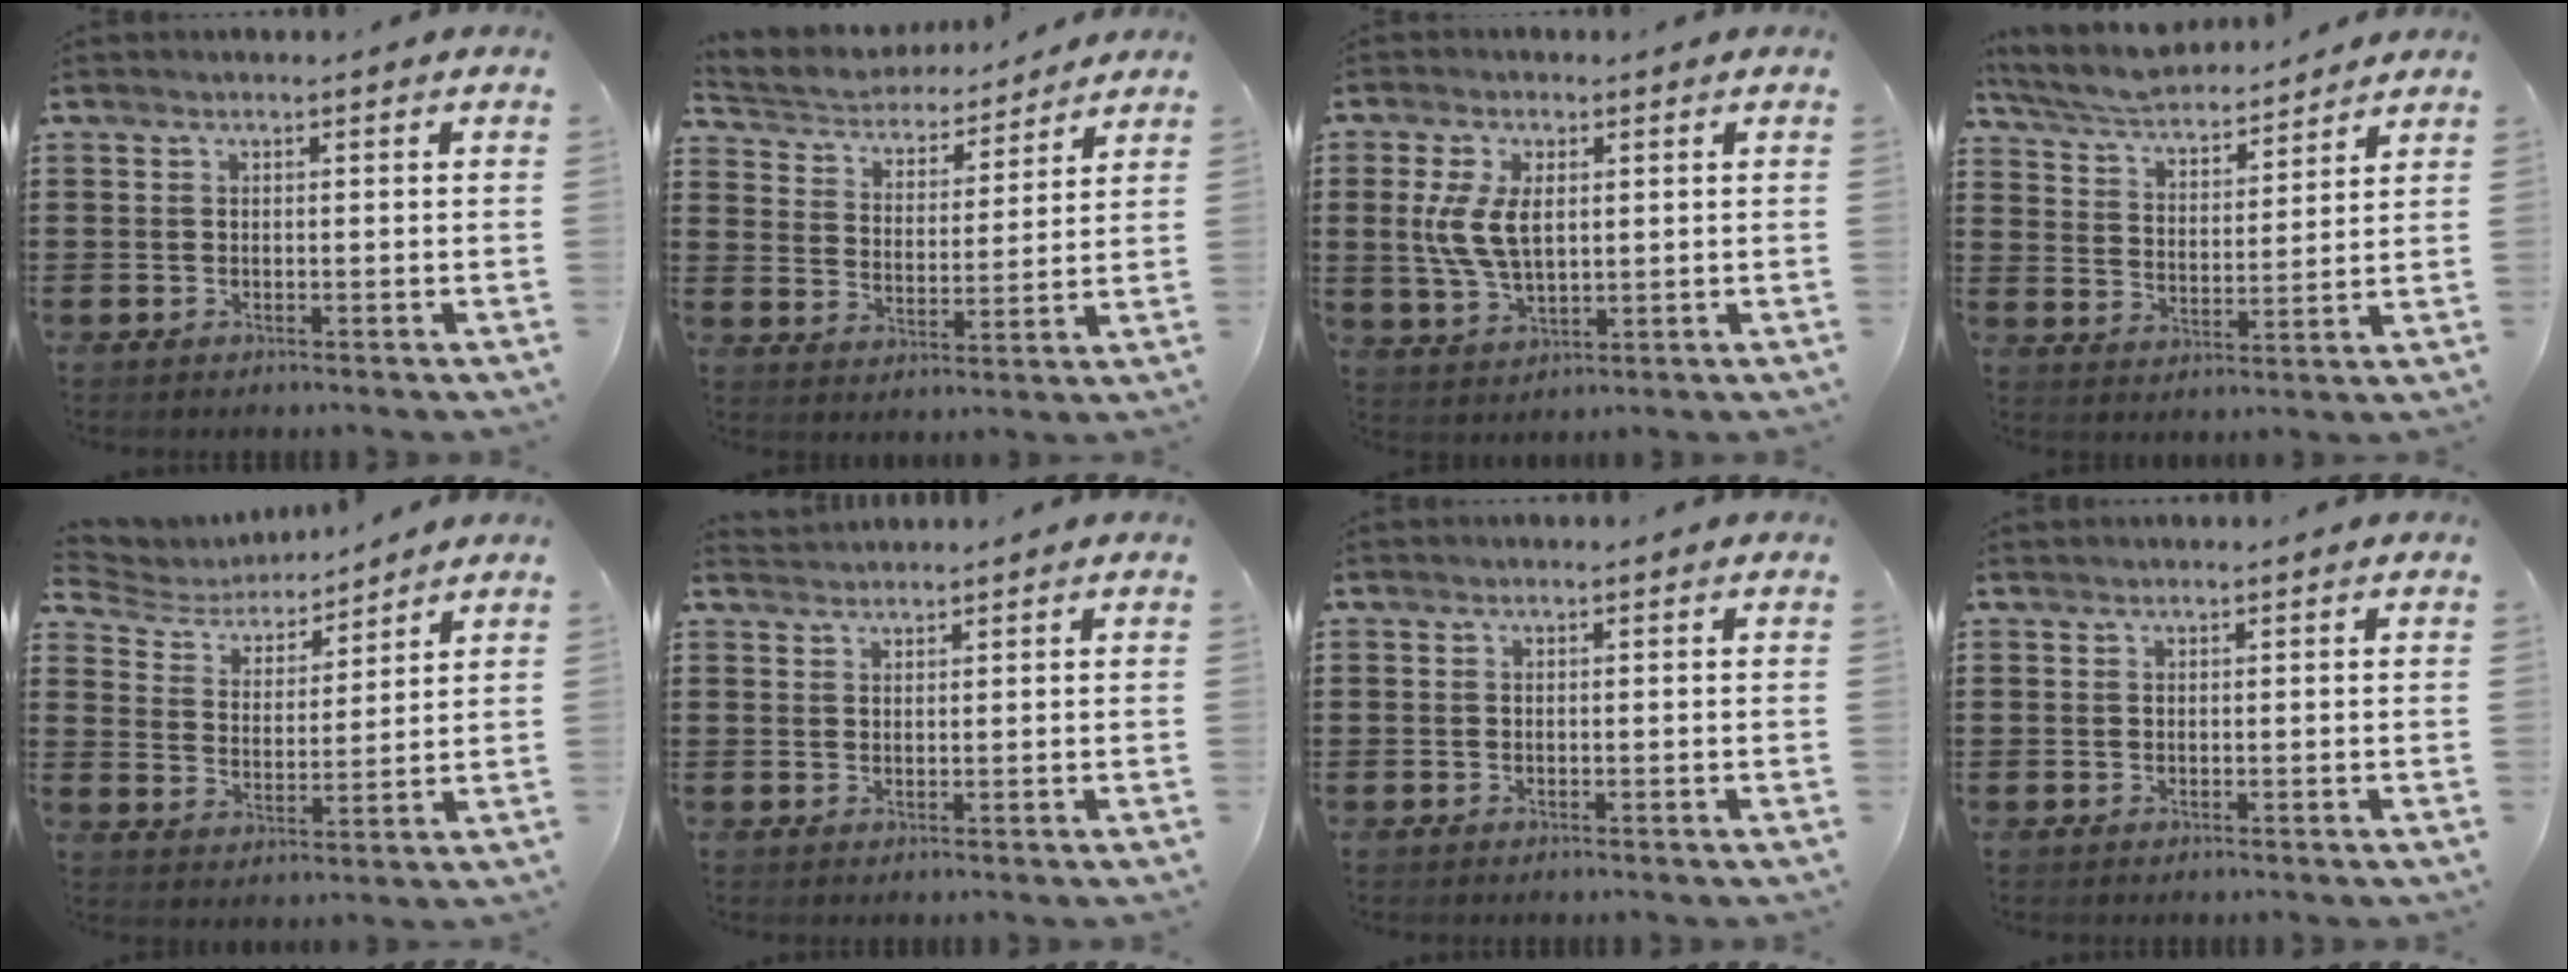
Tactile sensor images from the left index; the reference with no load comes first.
{"total": 4.1, "force": [4.0, 0.9, 0.1], "torque": [-0.028, -0.030, 0.062]}
{"total": 7.2, "force": [1.3, 3.8, 6.1], "torque": [-0.143, 0.003, 0.017]}
{"total": 5.8, "force": [5.5, 0.5, 1.5], "torque": [-0.055, -0.031, 0.095]}
{"total": 5.0, "force": [4.8, 1.2, 0.6], "torque": [-0.041, -0.029, 0.079]}
{"total": 1.4, "force": [1.4, 0.1, -0.1], "torque": [-0.001, 0.001, 0.028]}
{"total": 0.0}
{"total": 0.0}